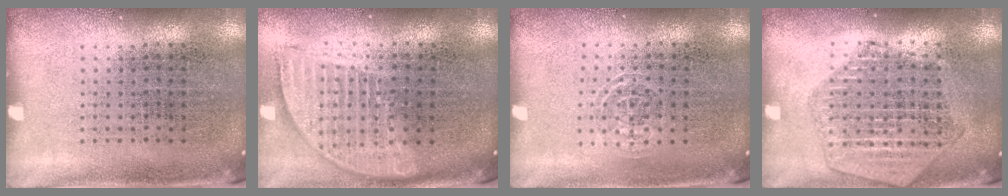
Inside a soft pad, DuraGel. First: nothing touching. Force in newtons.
{"total": 1.8, "press": 1.5, "slide": 0.9}
{"total": 0.8, "press": 0.5, "slide": 0.6}
{"total": 2.0, "press": 1.8, "slide": 0.8}